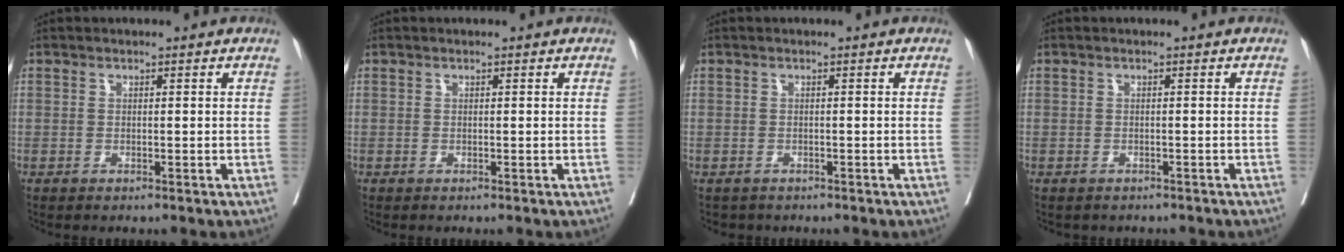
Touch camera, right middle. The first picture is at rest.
{"total": 0.0}
{"total": 2.0, "force": [-1.6, 1.1, 0.0], "torque": [-0.007, -0.001, -0.026]}
{"total": 2.4, "force": [-2.1, 1.0, 0.4], "torque": [-0.012, -0.002, -0.026]}